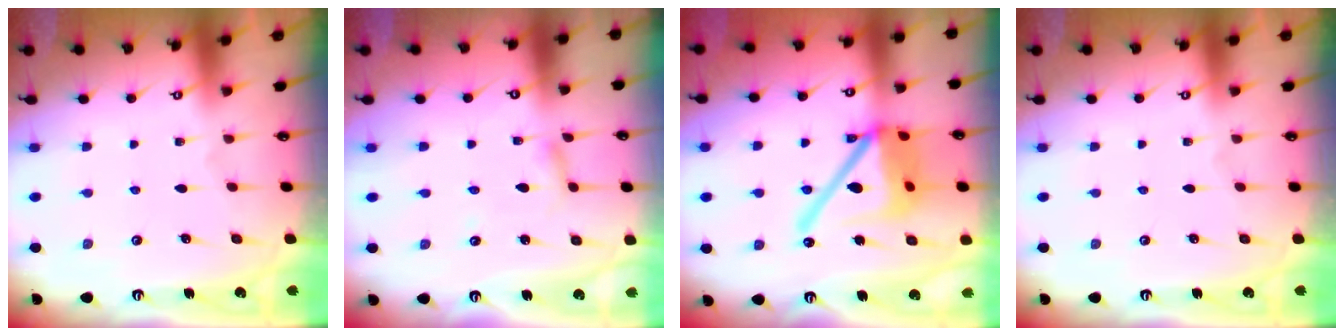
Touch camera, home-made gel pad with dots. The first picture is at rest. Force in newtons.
{"total": 2.7, "press": 2.6, "slide": 0.3}
{"total": 19.7, "press": 19.5, "slide": 2.7}
{"total": 0.0}